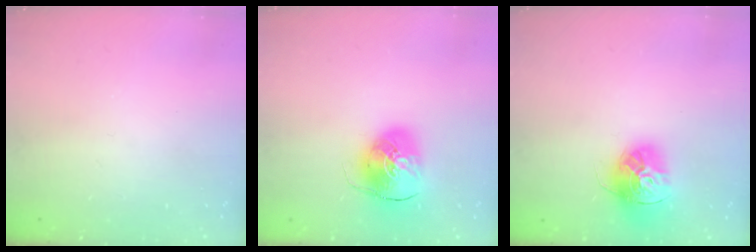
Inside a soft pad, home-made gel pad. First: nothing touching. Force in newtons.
{"total": 10.0, "press": 9.9, "slide": 1.5}
{"total": 15.6, "press": 15.5, "slide": 1.4}